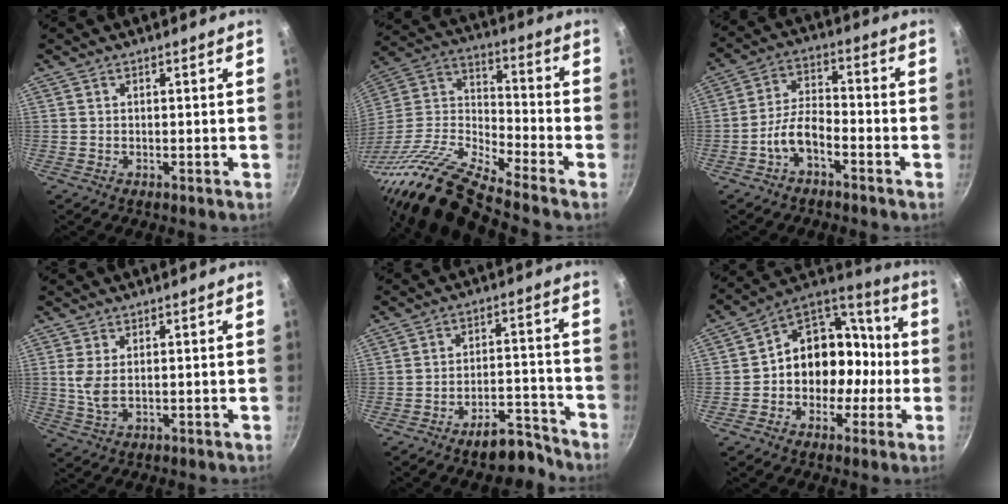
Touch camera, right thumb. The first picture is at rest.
{"total": 20.3, "force": [-16.8, 3.8, 10.7], "torque": [-0.178, 0.081, -0.340]}
{"total": 7.0, "force": [-3.8, 3.3, 4.9], "torque": [-0.085, 0.044, -0.074]}
{"total": 4.0, "force": [0.6, 1.9, 3.5], "torque": [-0.075, -0.005, 0.017]}
{"total": 8.4, "force": [-6.9, 3.1, 3.7], "torque": [-0.022, 0.077, -0.097]}
{"total": 15.7, "force": [-2.6, 13.0, 8.5], "torque": [-0.068, 0.069, -0.047]}